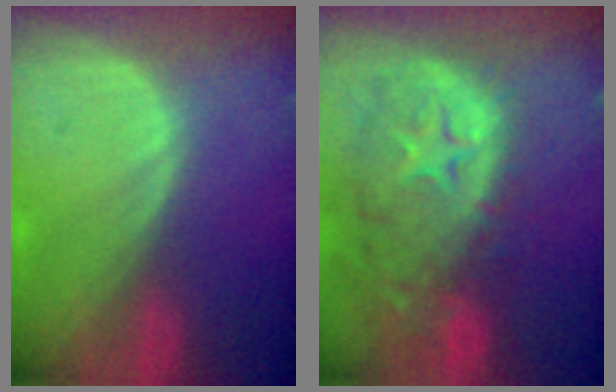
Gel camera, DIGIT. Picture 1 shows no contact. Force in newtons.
{"total": 13.9, "press": 11.2, "slide": 8.3}